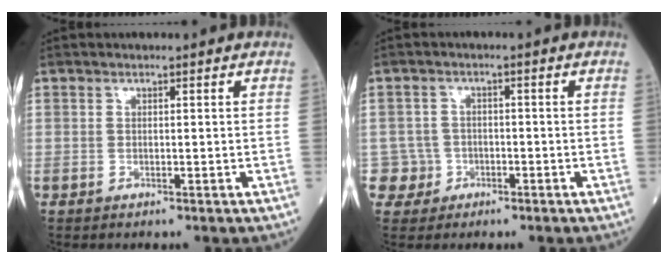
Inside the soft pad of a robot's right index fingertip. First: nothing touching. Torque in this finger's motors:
{"motor_torque": [0.15, 0.08, -0.03, -0.01]}